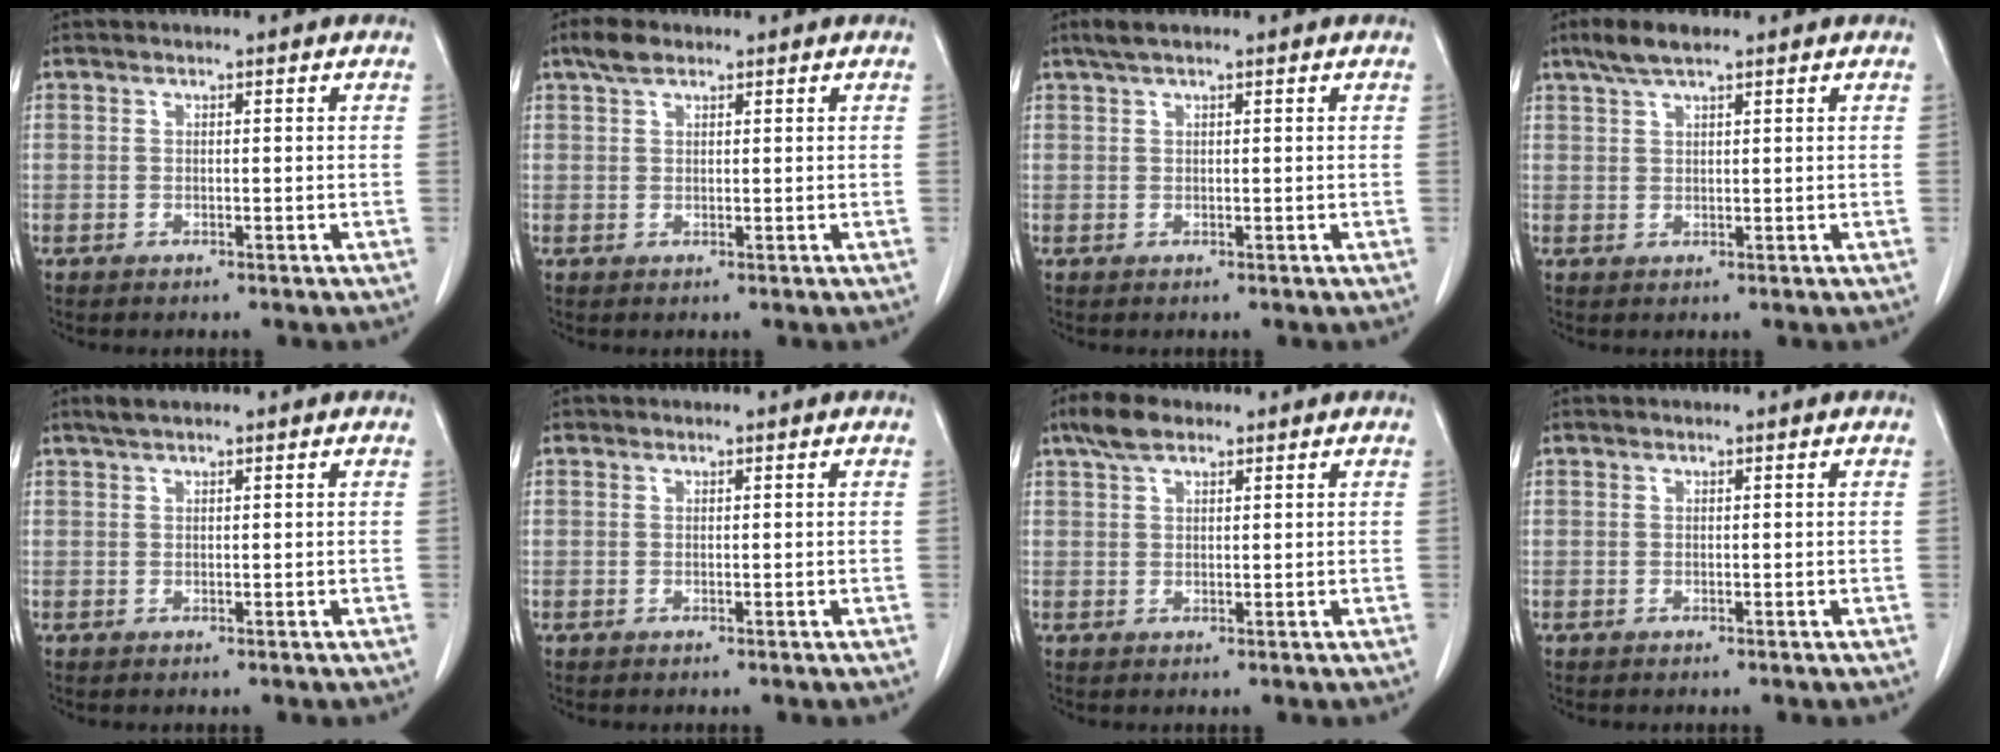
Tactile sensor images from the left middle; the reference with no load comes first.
{"total": 2.6, "force": [1.9, 1.1, 1.4], "torque": [-0.033, 0.009, 0.036]}
{"total": 2.2, "force": [1.6, 0.2, 1.5], "torque": [-0.035, 0.014, 0.030]}
{"total": 4.0, "force": [2.9, 0.7, 2.6], "torque": [-0.060, 0.012, 0.058]}
{"total": 1.7, "force": [1.3, 0.1, 1.0], "torque": [-0.025, 0.009, 0.027]}
{"total": 0.0}
{"total": 3.8, "force": [2.7, 1.5, 2.2], "torque": [-0.052, 0.012, 0.052]}
{"total": 0.0}